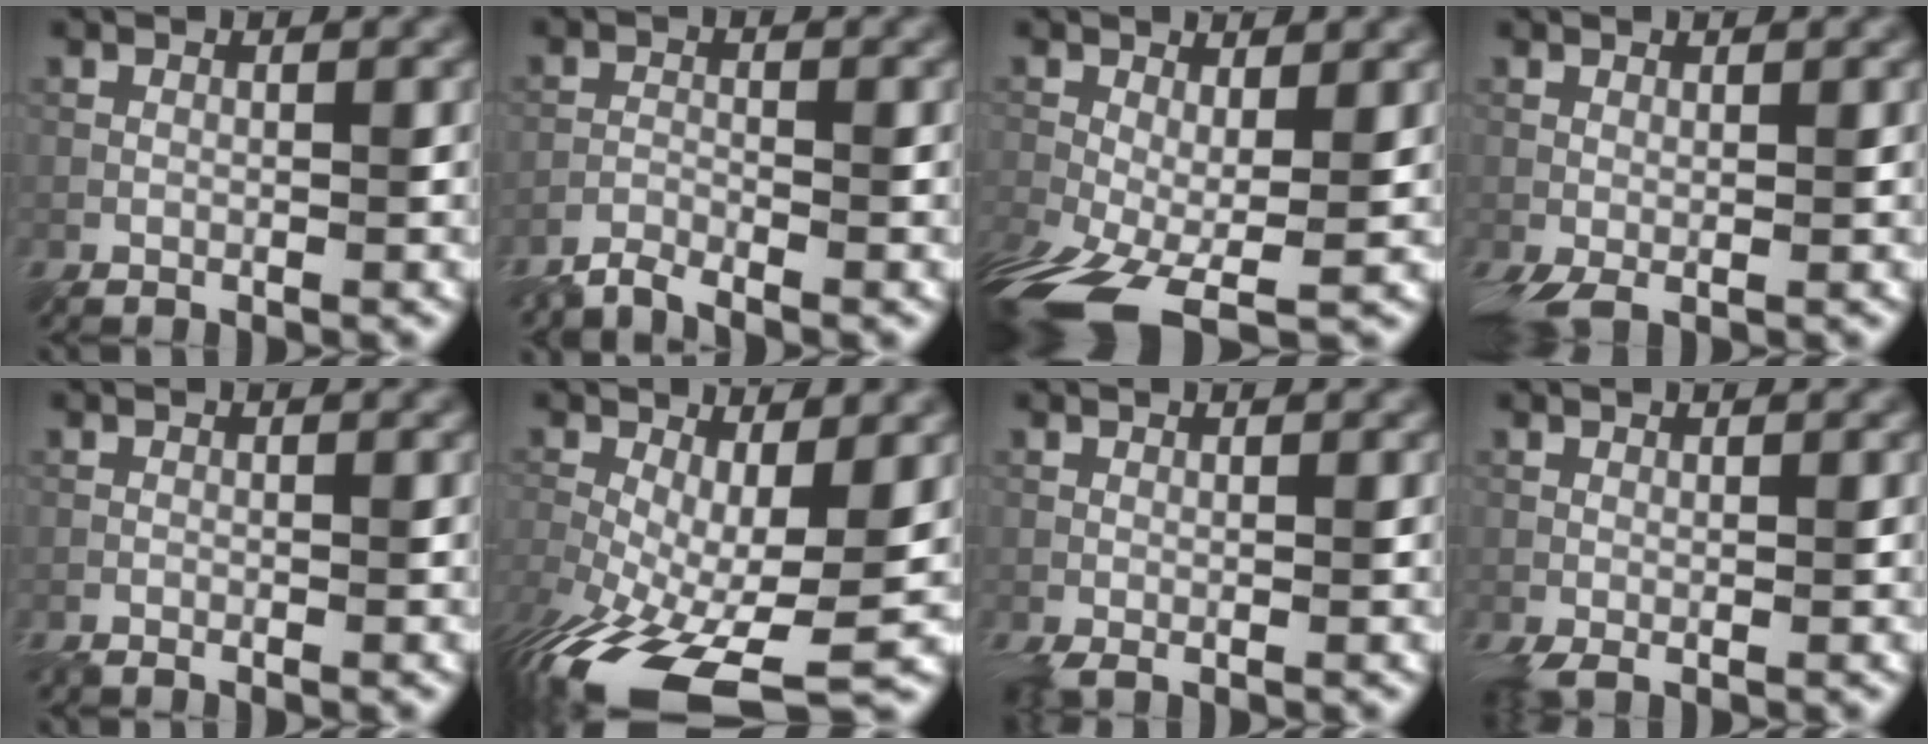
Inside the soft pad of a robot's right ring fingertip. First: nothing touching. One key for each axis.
{"total": 2.6, "fx": -2.6, "fy": 0.1, "fz": 0.2, "tx": -0.013, "ty": -0.001, "tz": -0.055}
{"total": 10.3, "fx": -5.2, "fy": 4.2, "fz": 7.8, "tx": -0.176, "ty": -0.055, "tz": -0.073}
{"total": 2.4, "fx": -0.5, "fy": 0.8, "fz": 2.2, "tx": -0.044, "ty": -0.005, "tz": -0.012}
{"total": 1.1, "fx": -1.0, "fy": 0.1, "fz": 0.3, "tx": -0.011, "ty": -0.001, "tz": -0.021}
{"total": 12.2, "fx": -4.8, "fy": 5.6, "fz": 9.8, "tx": -0.205, "ty": -0.047, "tz": -0.066}
{"total": 1.2, "fx": -0.2, "fy": 0.4, "fz": 1.1, "tx": -0.025, "ty": -0.002, "tz": -0.006}
{"total": 1.5, "fx": -0.3, "fy": 0.5, "fz": 1.4, "tx": -0.031, "ty": -0.002, "tz": -0.007}